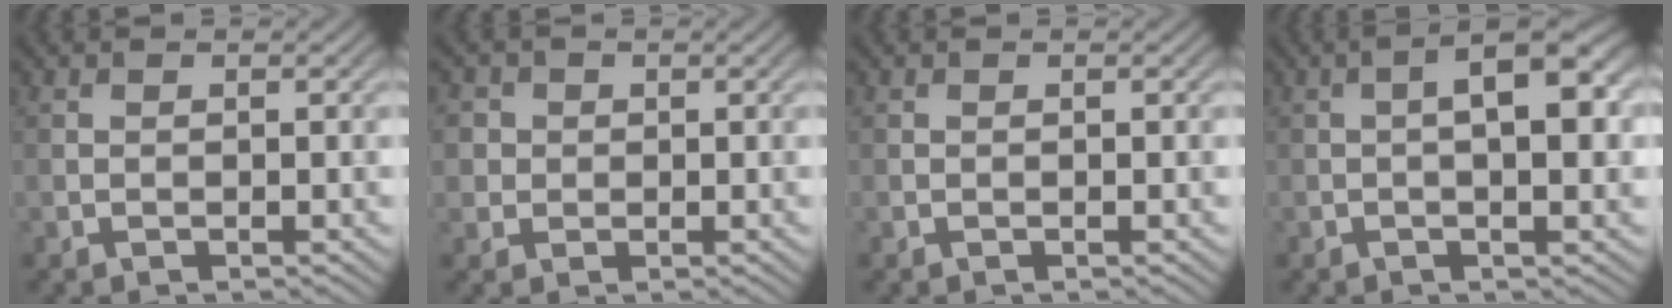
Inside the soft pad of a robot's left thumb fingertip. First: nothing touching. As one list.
[{"total": 3.5, "force": [0.9, 3.2, 1.0], "torque": [-0.029, 0.001, 0.006]}, {"total": 0.0}, {"total": 6.5, "force": [0.4, 1.8, 6.2], "torque": [-0.092, 0.013, 0.001]}]